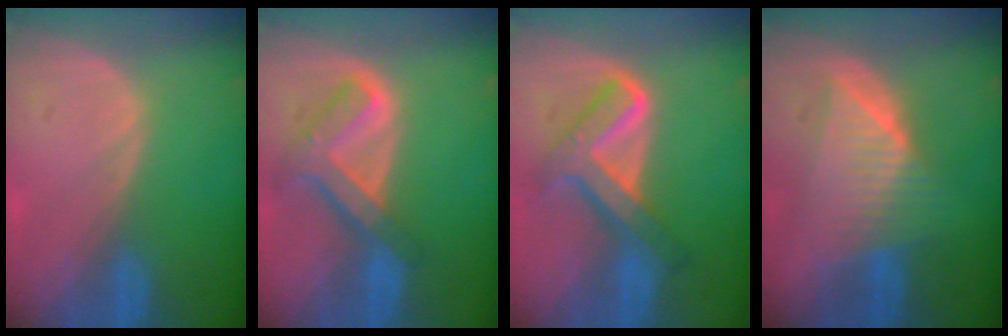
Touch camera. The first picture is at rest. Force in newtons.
{"total": 7.7, "press": 6.5, "slide": 4.0}
{"total": 7.7, "press": 7.7, "slide": 0.5}
{"total": 7.7, "press": 7.7, "slide": 0.3}